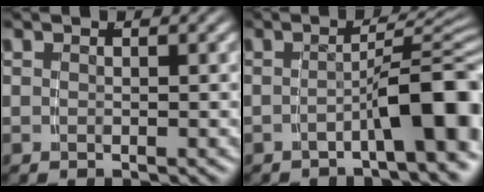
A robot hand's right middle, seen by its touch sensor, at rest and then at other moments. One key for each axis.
{"total": 7.4, "fx": -3.3, "fy": 1.6, "fz": 6.4, "tx": -0.062, "ty": 0.007, "tz": -0.052}